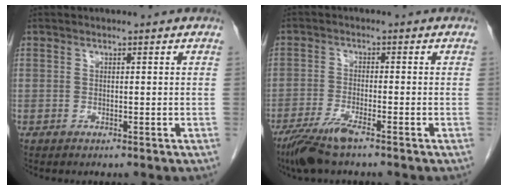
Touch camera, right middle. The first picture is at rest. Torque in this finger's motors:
{"motor_torque": [-0.28, -0.26, 0.08, 0.03]}